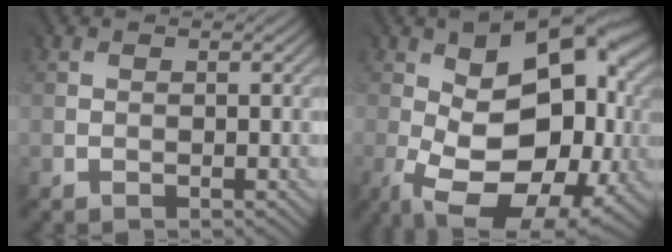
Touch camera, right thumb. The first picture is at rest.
{"total": 18.5, "force": [-1.3, 11.8, 14.2], "torque": [-0.219, -0.050, 0.016]}